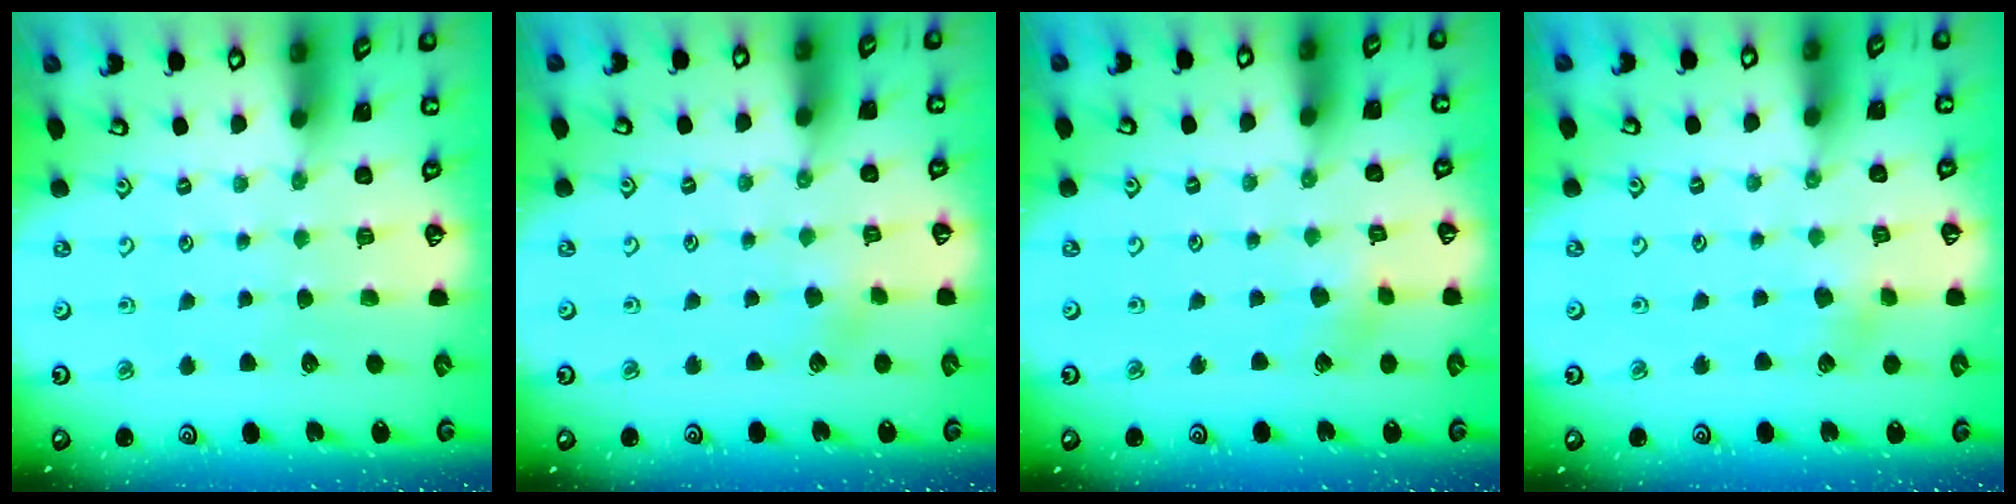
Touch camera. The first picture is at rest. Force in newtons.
{"total": 3.0, "press": 3.0, "slide": 0.1}
{"total": 3.1, "press": 3.0, "slide": 0.8}
{"total": 4.8, "press": 4.8, "slide": 0.4}